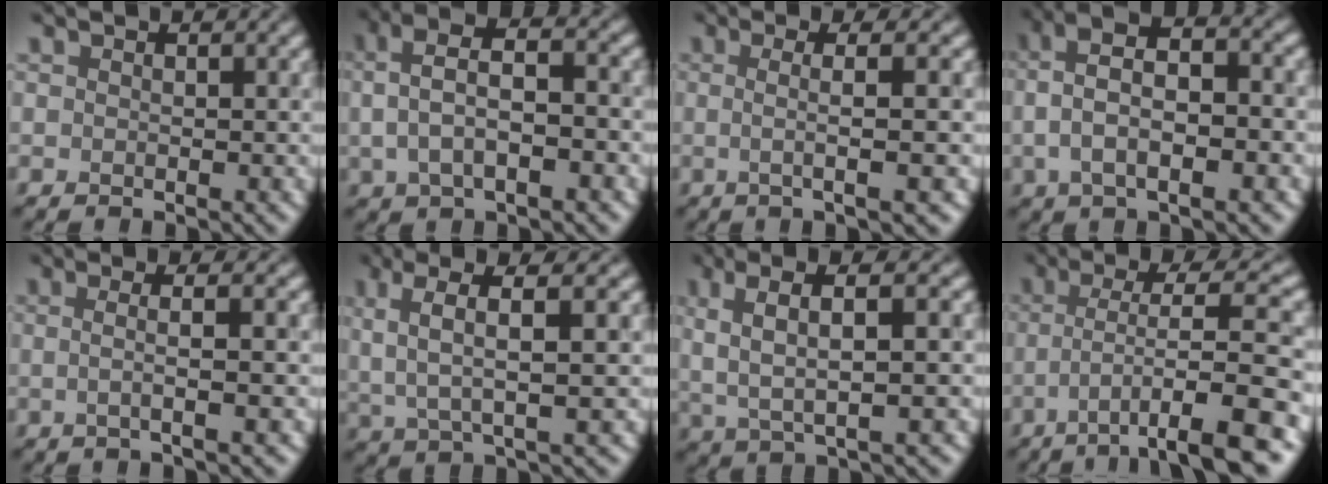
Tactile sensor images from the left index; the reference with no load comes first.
{"total": 5.5, "force": [0.1, 2.7, 4.9], "torque": [-0.095, 0.019, -0.001]}
{"total": 4.5, "force": [0.0, 1.1, 4.3], "torque": [-0.059, 0.002, -0.005]}
{"total": 6.9, "force": [0.0, 3.2, 6.1], "torque": [-0.117, 0.017, -0.003]}
{"total": 3.9, "force": [0.3, 1.4, 3.6], "torque": [-0.041, 0.003, -0.015]}
{"total": 5.6, "force": [2.4, 1.2, 4.9], "torque": [-0.094, 0.013, 0.046]}
{"total": 5.7, "force": [2.1, 1.4, 5.1], "torque": [-0.094, 0.014, 0.038]}
{"total": 9.2, "force": [-3.2, 1.6, 8.5], "torque": [-0.129, 0.022, -0.049]}